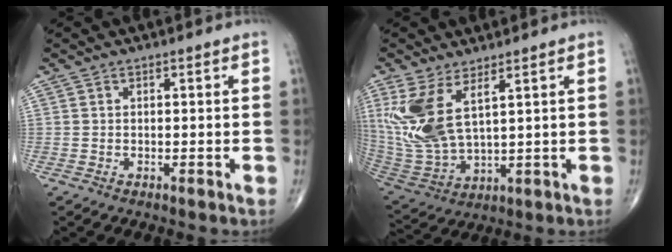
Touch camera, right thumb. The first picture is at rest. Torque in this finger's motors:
{"motor_torque": [0.21, 0.47, 1.28, 0.66, 0.46]}